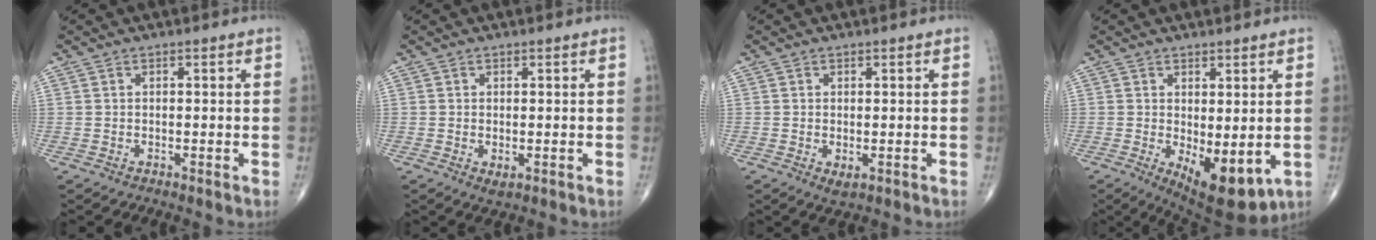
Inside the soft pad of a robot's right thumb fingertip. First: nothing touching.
{"total": 1.5, "force": [-0.3, 0.8, 1.2], "torque": [-0.018, -0.002, -0.001]}
{"total": 1.7, "force": [-0.3, 0.9, 1.4], "torque": [-0.021, -0.004, -0.001]}
{"total": 10.2, "force": [-1.9, 4.4, 8.9], "torque": [-0.118, -0.022, -0.011]}